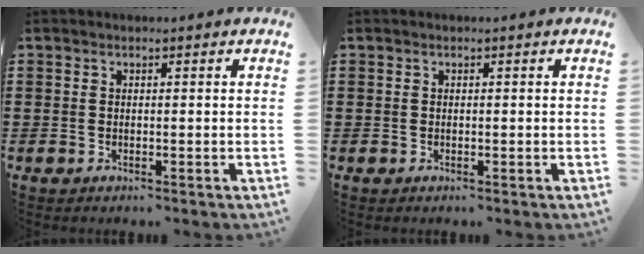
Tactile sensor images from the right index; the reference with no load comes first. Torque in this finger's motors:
{"motor_torque": [0.30, 0.26, -0.01, 0.00]}